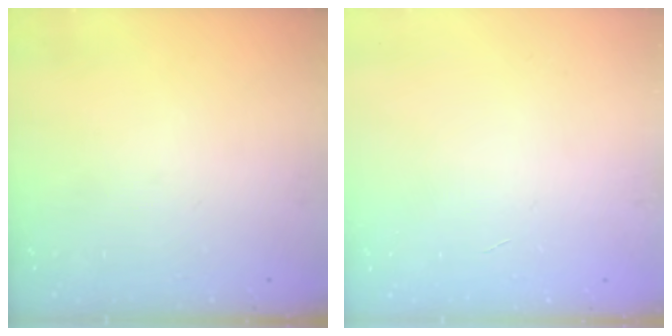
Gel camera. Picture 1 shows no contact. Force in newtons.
{"total": 0.0}